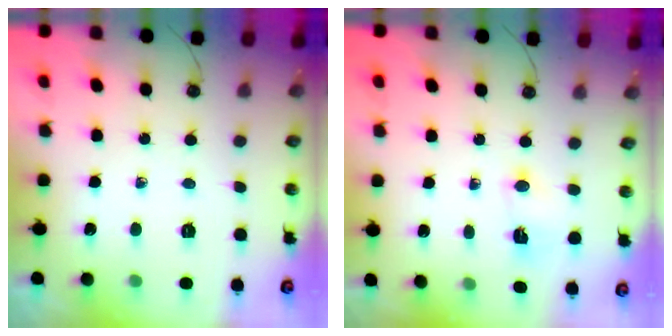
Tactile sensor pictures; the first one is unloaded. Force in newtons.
{"total": 2.7, "press": 2.7, "slide": 0.4}